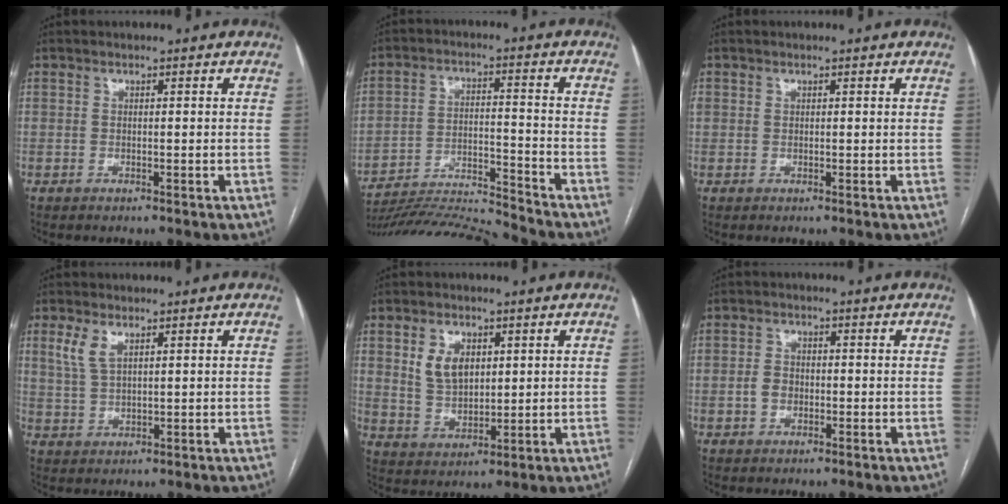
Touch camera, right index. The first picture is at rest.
{"total": 13.2, "force": [-13.0, -1.8, 1.8], "torque": [-0.027, 0.010, -0.223]}
{"total": 0.8, "force": [0.3, 0.7, 0.2], "torque": [0.004, 0.008, 0.006]}
{"total": 3.9, "force": [2.2, 1.6, 2.9], "torque": [-0.072, 0.010, 0.052]}
{"total": 6.4, "force": [2.4, 4.2, 4.2], "torque": [-0.083, 0.007, 0.056]}
{"total": 2.6, "force": [-0.5, 2.0, 1.5], "torque": [-0.029, 0.010, -0.008]}